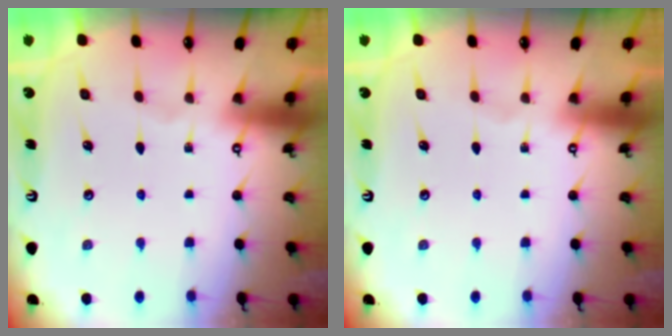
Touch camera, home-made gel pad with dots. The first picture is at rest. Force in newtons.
{"total": 0.0}